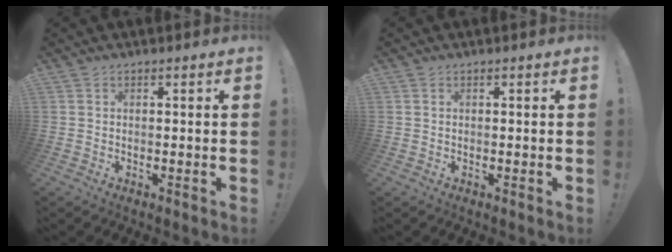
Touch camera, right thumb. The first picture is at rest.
{"total": 0.0}